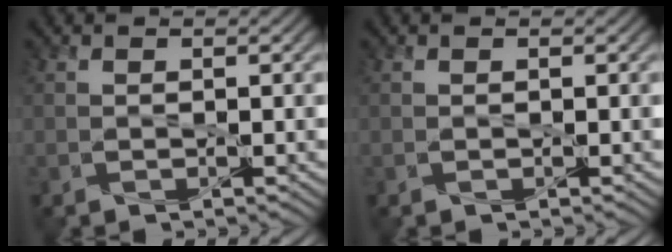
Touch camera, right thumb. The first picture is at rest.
{"total": 0.0}